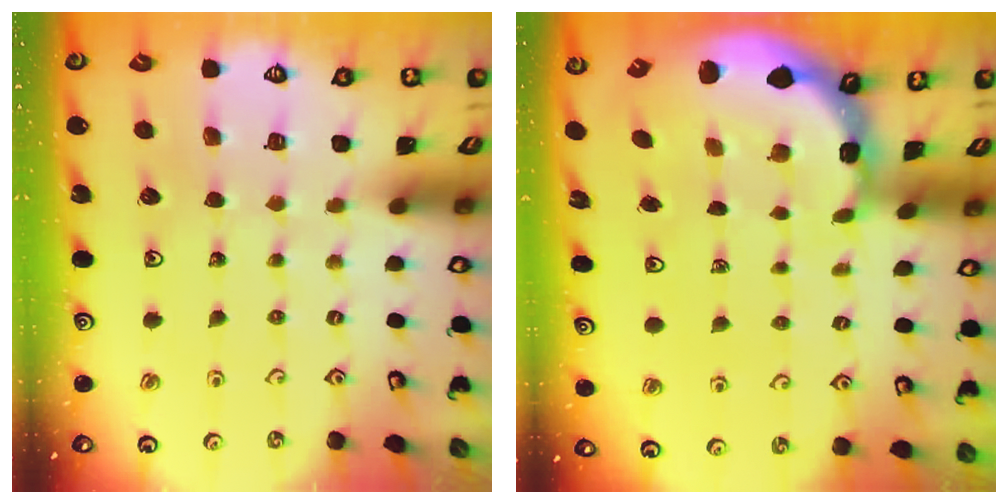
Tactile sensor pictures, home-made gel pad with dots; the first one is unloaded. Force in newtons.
{"total": 2.2, "press": 2.0, "slide": 1.0}